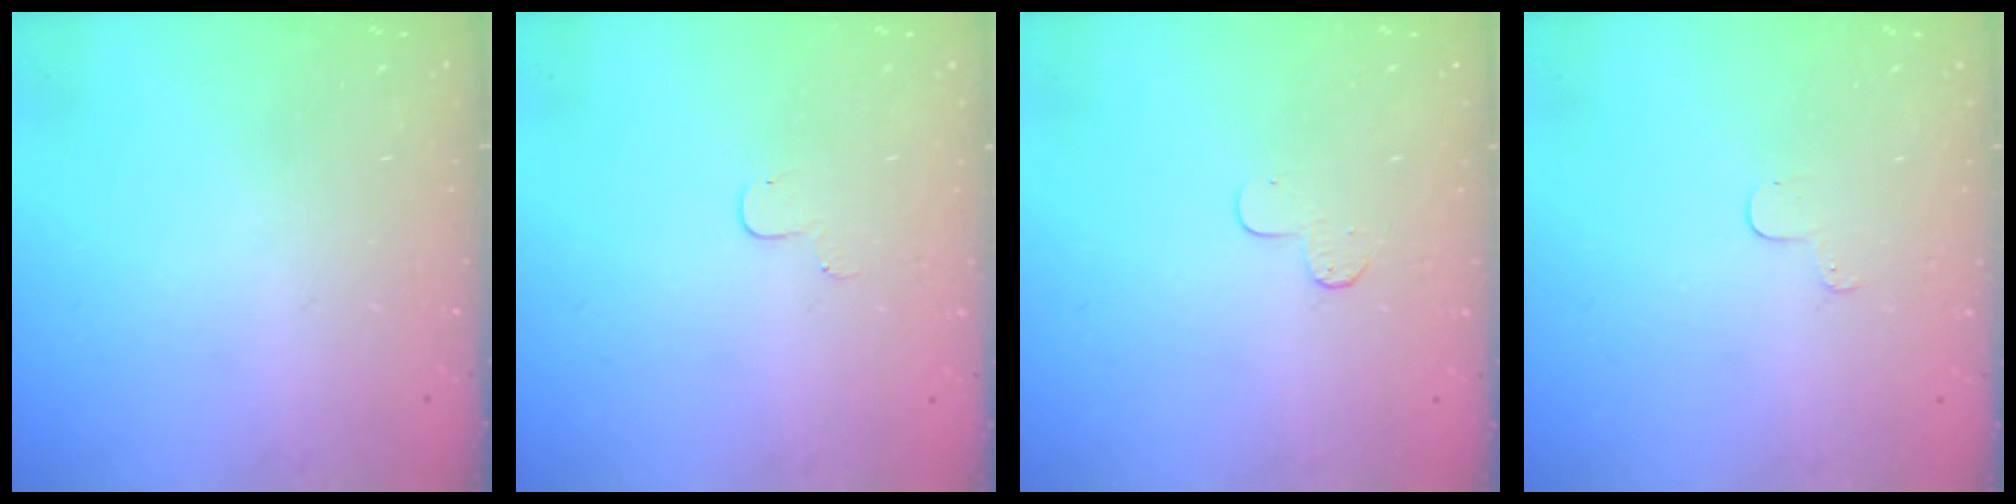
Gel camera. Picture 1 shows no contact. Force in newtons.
{"total": 3.1, "press": 3.1, "slide": 0.3}
{"total": 4.7, "press": 4.6, "slide": 0.5}
{"total": 2.9, "press": 2.9, "slide": 0.3}